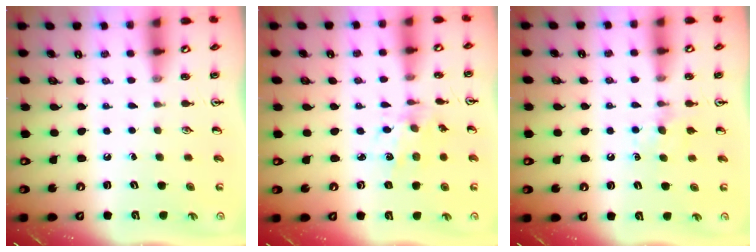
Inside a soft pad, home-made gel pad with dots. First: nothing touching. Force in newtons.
{"total": 4.0, "press": 3.9, "slide": 1.0}
{"total": 4.8, "press": 4.7, "slide": 0.7}